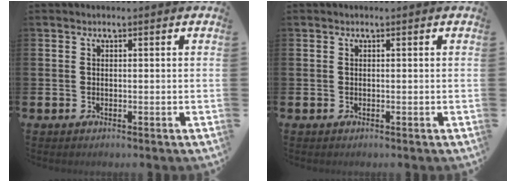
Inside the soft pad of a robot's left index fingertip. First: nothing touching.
{"total": 0.0}